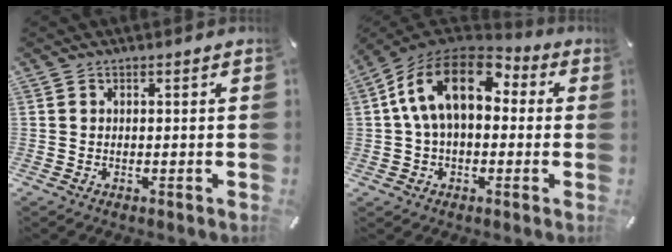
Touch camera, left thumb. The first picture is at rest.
{"total": 16.2, "force": [3.8, 10.0, 12.2], "torque": [-0.238, 0.005, 0.066]}